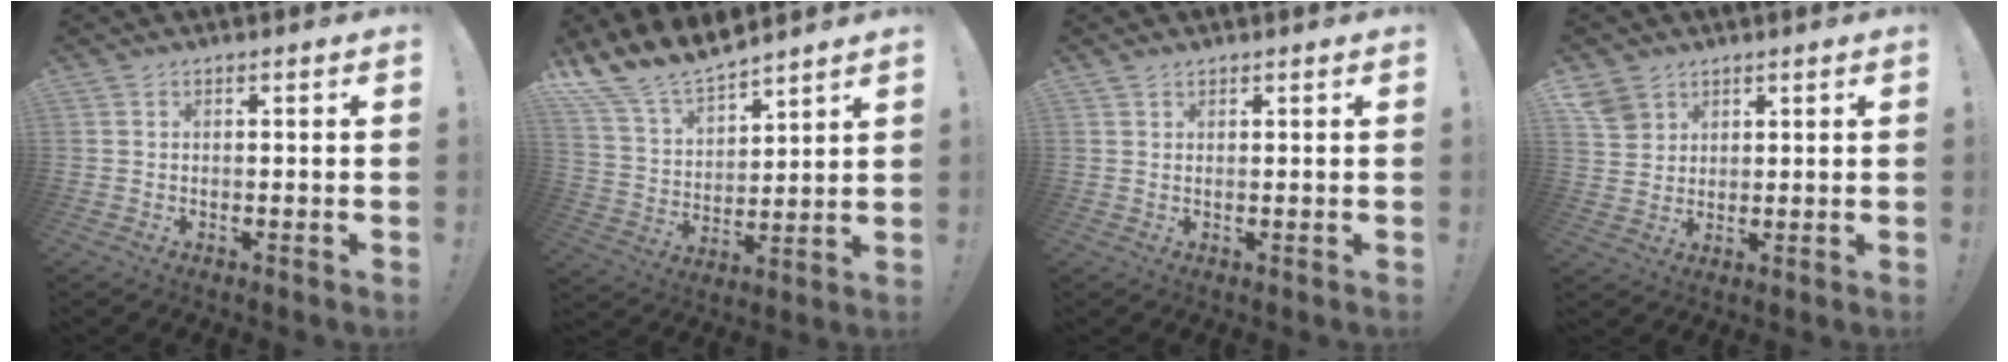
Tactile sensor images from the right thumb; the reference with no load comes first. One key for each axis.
{"total": 13.5, "fx": 12.4, "fy": 3.9, "fz": 3.4, "tx": -0.095, "ty": -0.100, "tz": 0.233}
{"total": 1.1, "fx": 1.0, "fy": 0.3, "fz": 0.4, "tx": -0.003, "ty": -0.003, "tz": 0.017}
{"total": 6.0, "fx": 3.7, "fy": 4.4, "fz": 1.6, "tx": -0.027, "ty": -0.017, "tz": 0.075}